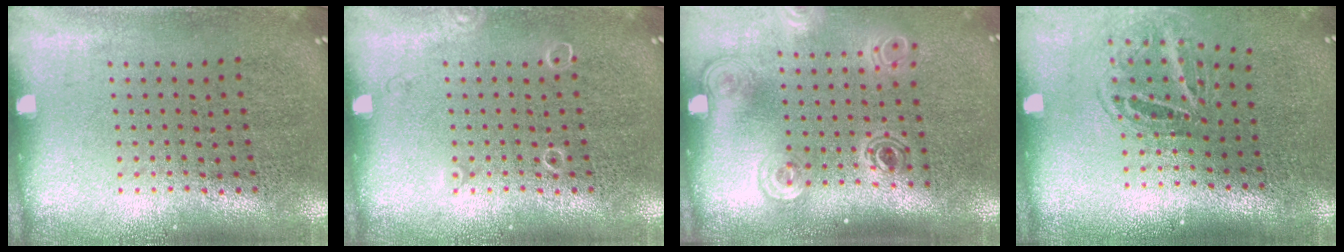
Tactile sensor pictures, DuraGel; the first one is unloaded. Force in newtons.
{"total": 0.6, "press": 0.6, "slide": 0.1}
{"total": 1.8, "press": 1.3, "slide": 1.2}
{"total": 1.7, "press": 1.1, "slide": 1.3}